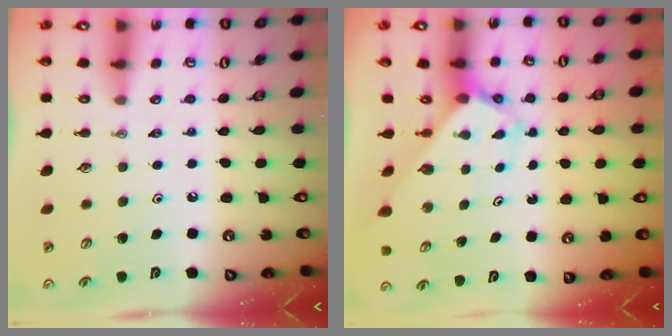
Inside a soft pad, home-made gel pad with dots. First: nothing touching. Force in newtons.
{"total": 2.6, "press": 2.6, "slide": 0.2}